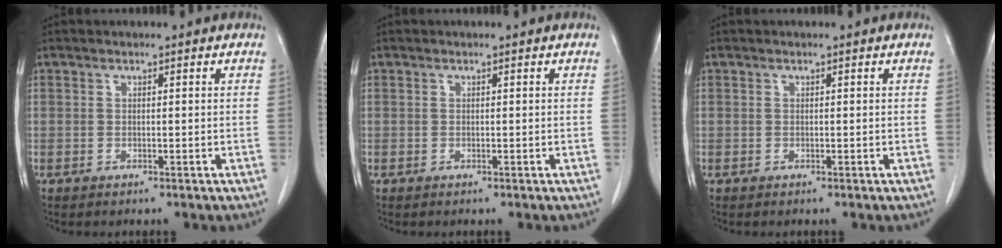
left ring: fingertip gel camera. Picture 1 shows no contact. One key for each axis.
{"total": 0.0}
{"total": 0.0}